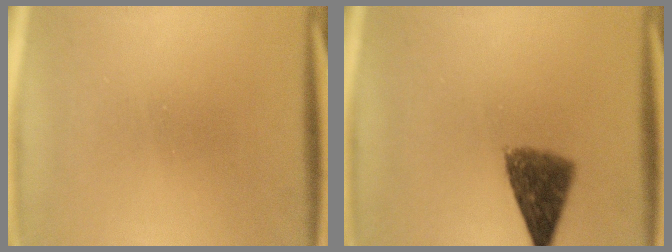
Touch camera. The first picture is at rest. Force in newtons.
{"total": 7.4}